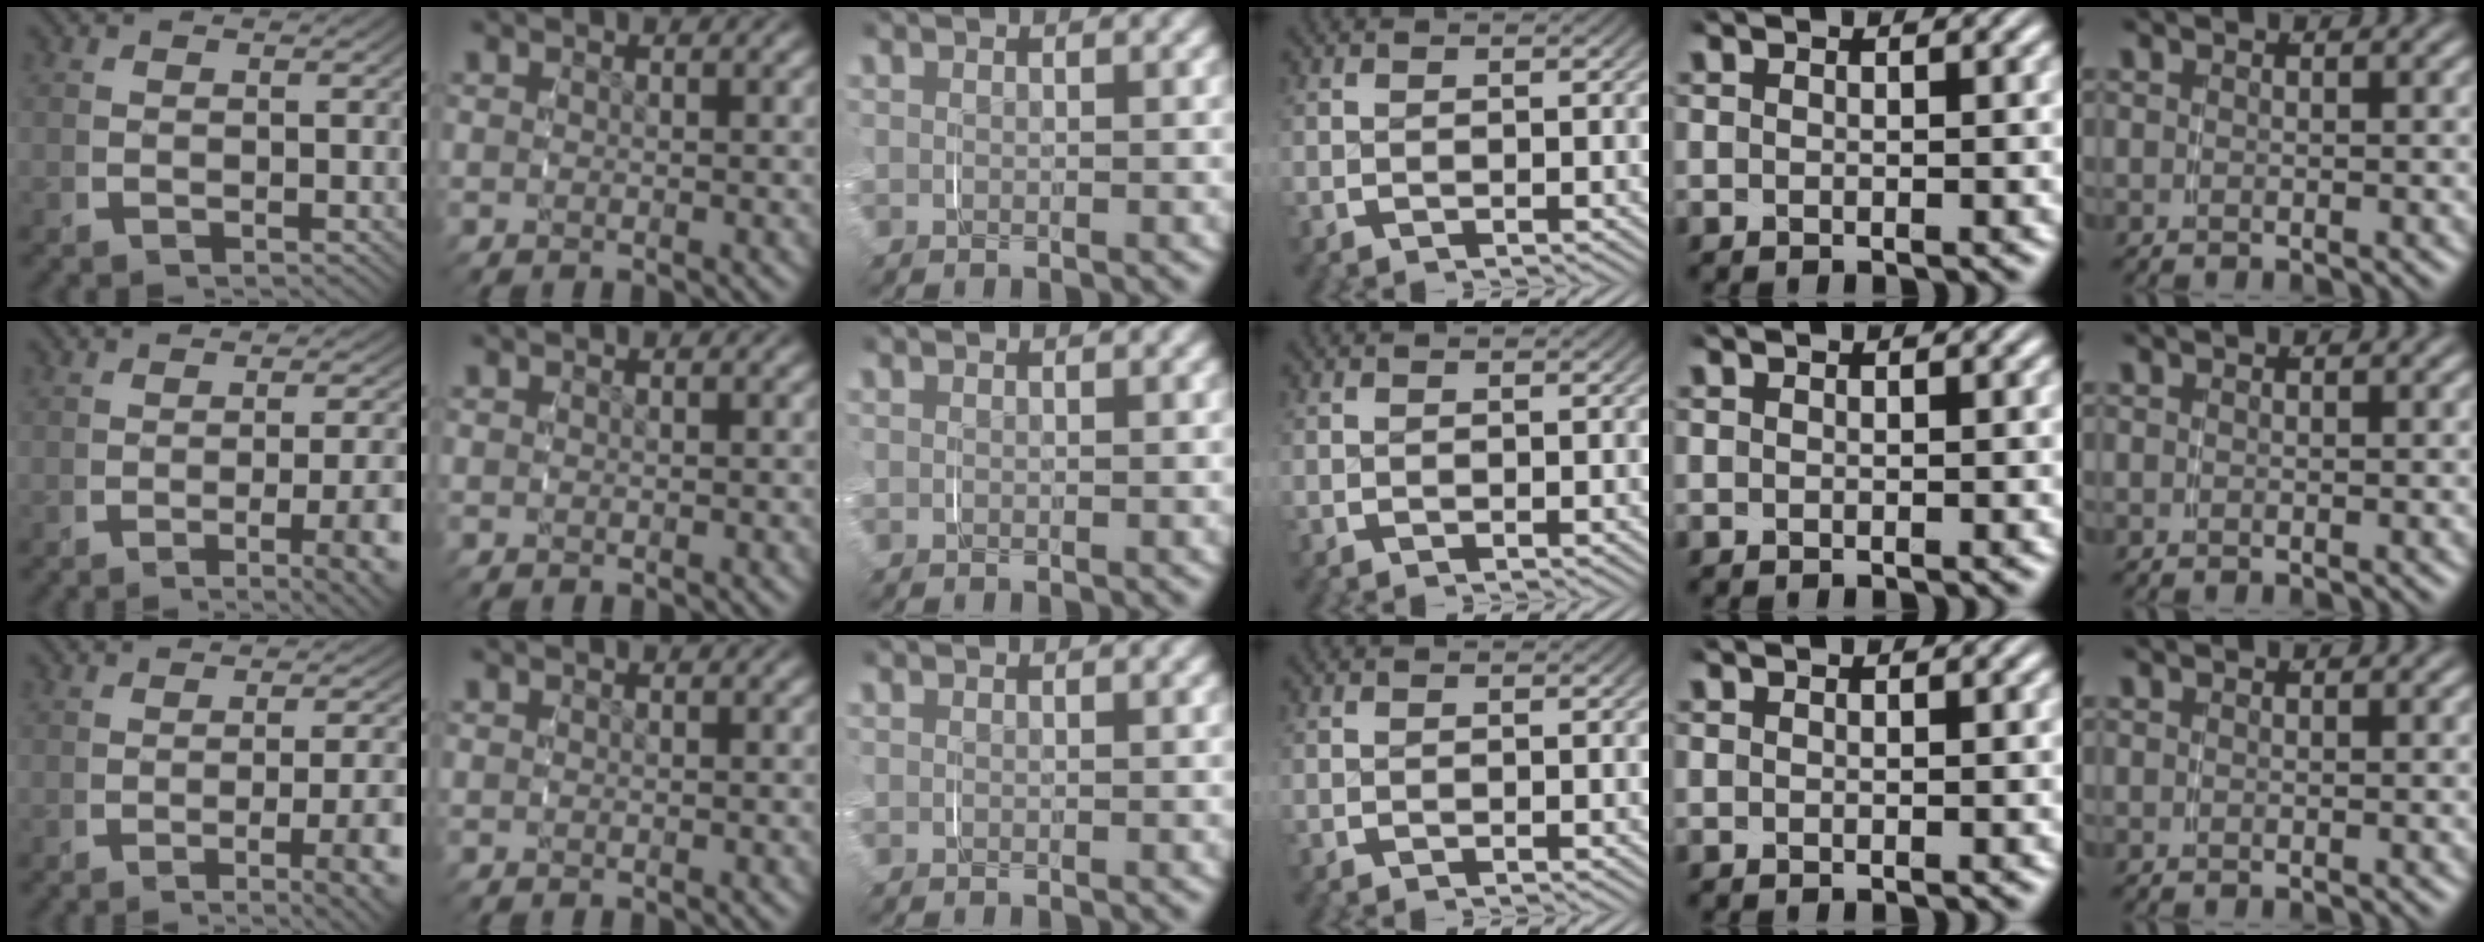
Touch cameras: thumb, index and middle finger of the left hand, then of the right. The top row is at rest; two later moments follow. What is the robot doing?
{"motion": "grasp_and_lifting", "object": "jewelry box"}